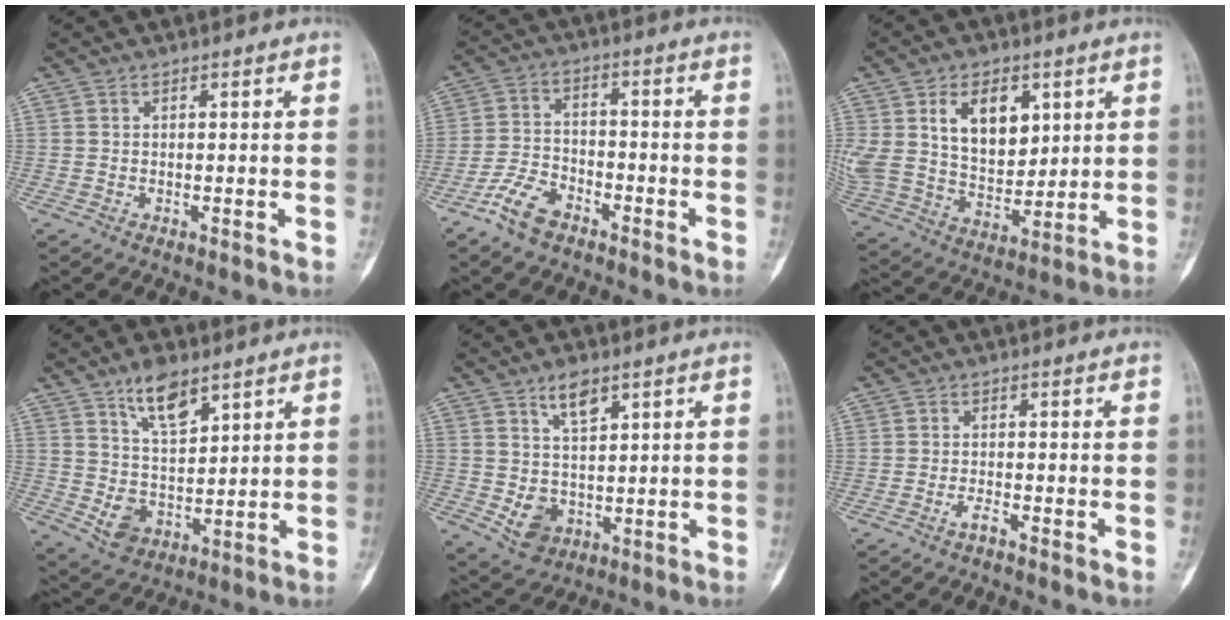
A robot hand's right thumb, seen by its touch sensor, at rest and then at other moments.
{"total": 7.3, "force": [-5.1, 3.7, 3.8], "torque": [-0.076, 0.024, -0.103]}
{"total": 17.4, "force": [5.9, 11.1, 12.0], "torque": [-0.211, -0.025, 0.120]}
{"total": 10.2, "force": [5.7, 5.5, 6.4], "torque": [-0.089, -0.040, 0.114]}
{"total": 8.1, "force": [2.9, 5.5, 5.1], "torque": [-0.062, -0.024, 0.065]}
{"total": 1.7, "force": [-1.3, 0.2, 1.1], "torque": [-0.026, 0.005, -0.026]}